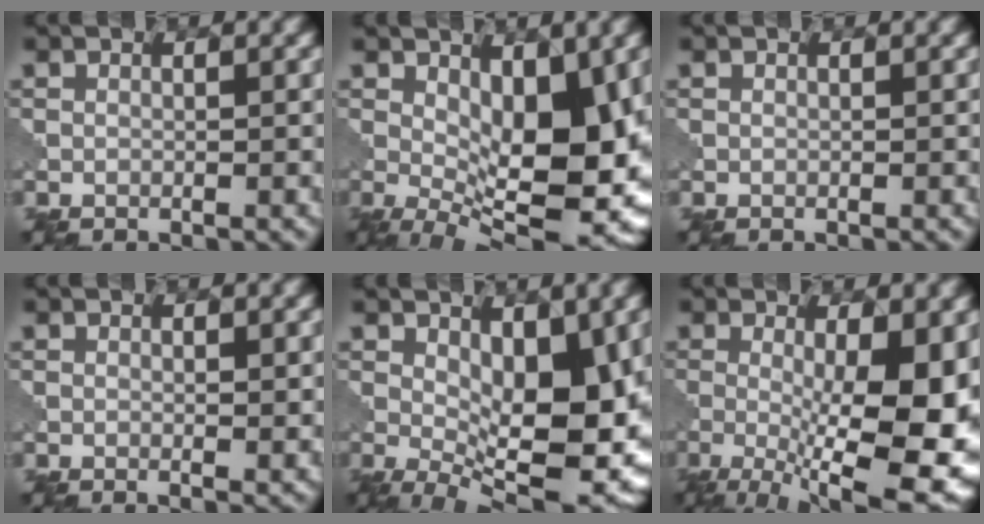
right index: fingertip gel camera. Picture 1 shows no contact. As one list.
[{"total": 11.9, "force": [0.6, 5.1, 10.7], "torque": [-0.149, -0.013, 0.011]}, {"total": 0.0}, {"total": 1.0, "force": [0.1, 0.2, 0.9], "torque": [-0.012, -0.003, 0.001]}, {"total": 10.7, "force": [0.6, 4.8, 9.5], "torque": [-0.139, -0.012, 0.011]}, {"total": 13.3, "force": [-1.7, 3.9, 12.6], "torque": [-0.176, -0.019, -0.017]}]